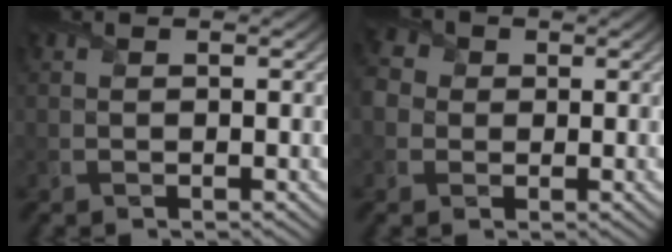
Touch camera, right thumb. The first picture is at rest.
{"total": 4.0, "force": [0.3, 3.6, 1.5], "torque": [-0.053, 0.009, -0.004]}